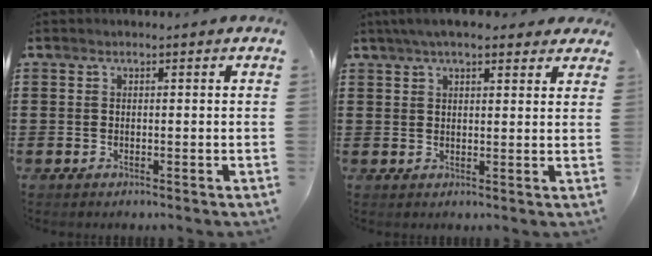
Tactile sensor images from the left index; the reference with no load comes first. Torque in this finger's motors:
{"motor_torque": [2.14, 0.00, 1.05, 0.21]}